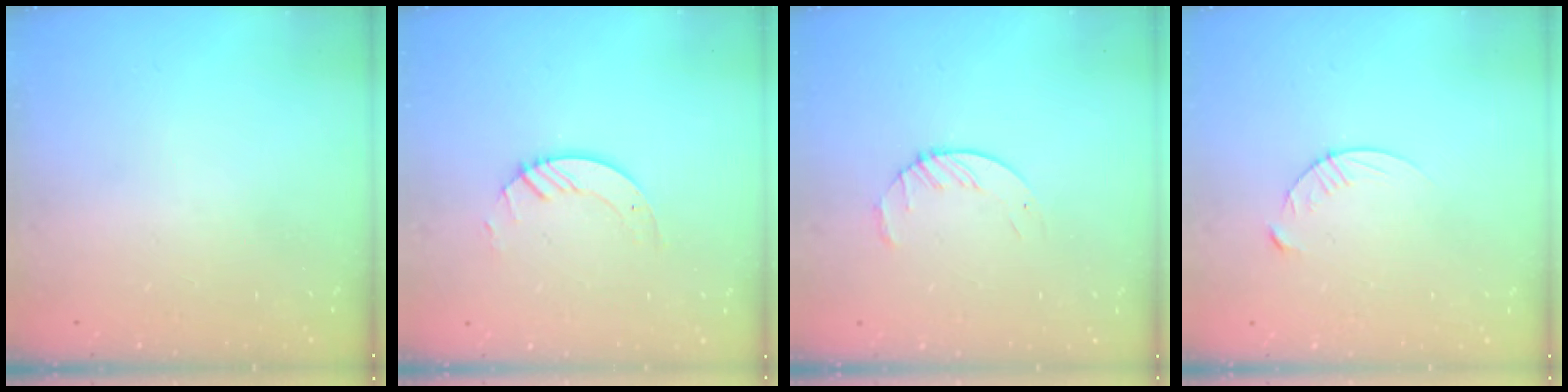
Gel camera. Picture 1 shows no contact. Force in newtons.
{"total": 3.1, "press": 3.0, "slide": 0.3}
{"total": 3.8, "press": 3.8, "slide": 0.4}
{"total": 4.6, "press": 4.6, "slide": 0.5}